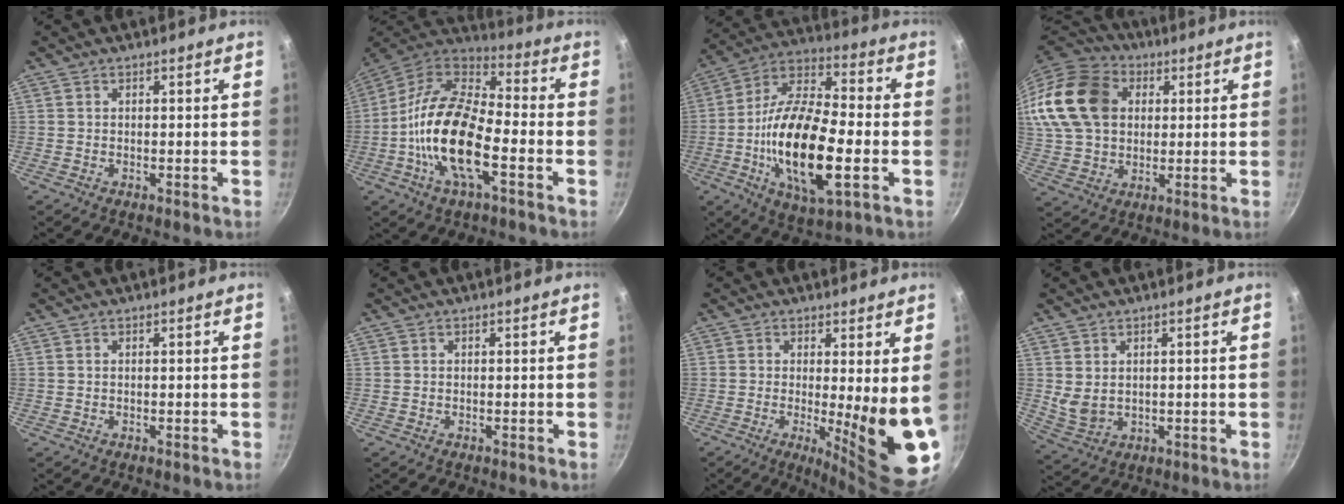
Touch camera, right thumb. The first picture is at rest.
{"total": 19.4, "force": [-5.1, 8.2, 16.8], "torque": [-0.315, 0.036, -0.117]}
{"total": 22.5, "force": [-4.3, 8.9, 20.2], "torque": [-0.374, 0.017, -0.089]}
{"total": 23.7, "force": [6.0, 18.0, 14.2], "torque": [-0.301, 0.027, 0.109]}
{"total": 0.0}
{"total": 0.0}
{"total": 12.7, "force": [0.1, 2.4, 12.5], "torque": [-0.151, -0.042, 0.008]}
{"total": 4.5, "force": [1.4, 3.2, 2.8], "torque": [-0.047, -0.016, 0.040]}